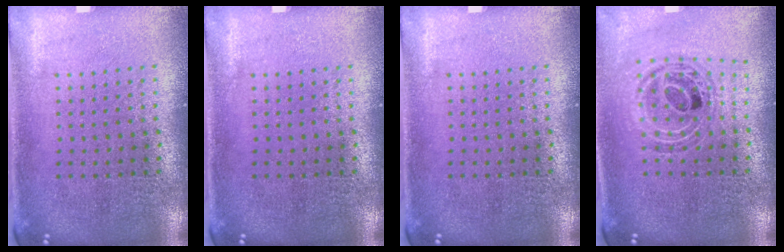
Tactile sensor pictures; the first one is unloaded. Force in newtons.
{"total": 0.0}
{"total": 0.0}
{"total": 0.7, "press": 0.7, "slide": 0.2}